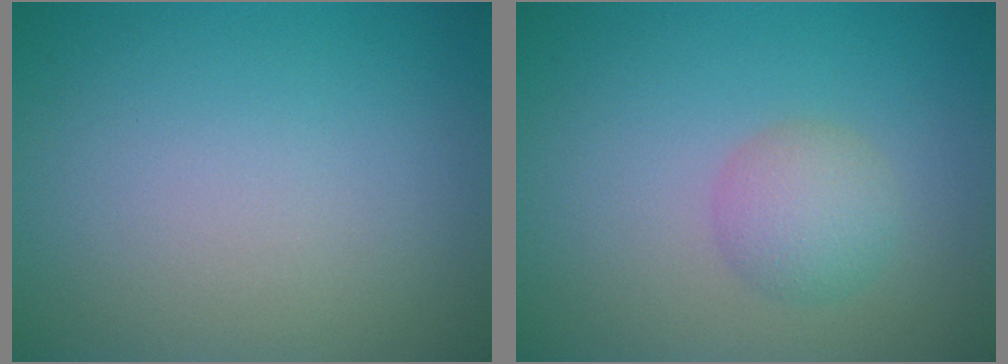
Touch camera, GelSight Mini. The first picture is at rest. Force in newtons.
{"total": 2.5, "press": 2.5, "slide": 0.1}